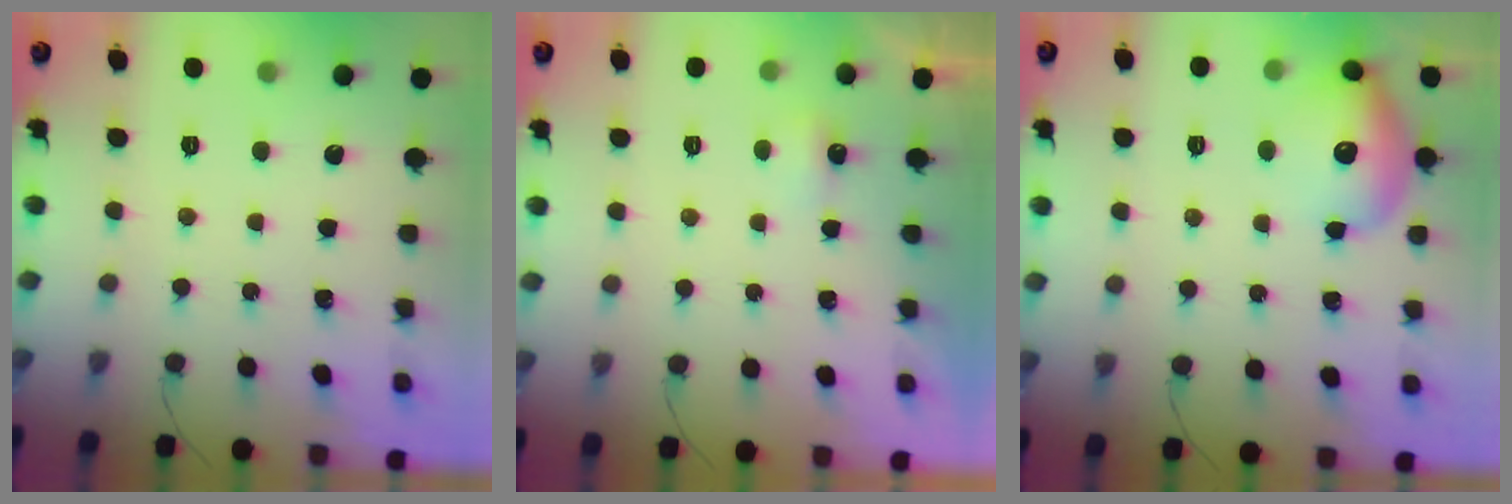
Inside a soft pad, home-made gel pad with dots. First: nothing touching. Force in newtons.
{"total": 2.3, "press": 2.2, "slide": 0.6}
{"total": 13.3, "press": 13.2, "slide": 1.8}